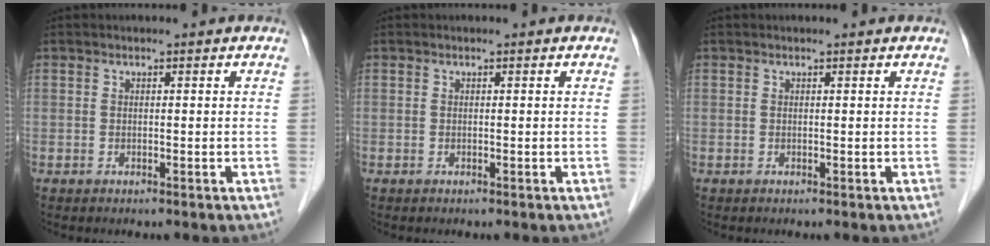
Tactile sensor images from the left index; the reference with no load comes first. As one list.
[{"total": 0.0}, {"total": 0.9, "force": [0.8, 0.1, 0.2], "torque": [-0.010, 0.007, 0.008]}]